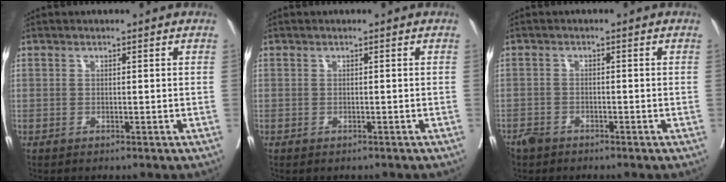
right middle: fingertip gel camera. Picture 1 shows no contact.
{"total": 0.8, "force": [-0.7, 0.4, 0.2], "torque": [-0.004, 0.000, -0.012]}
{"total": 2.2, "force": [-1.8, 1.2, 0.4], "torque": [-0.012, 0.002, -0.033]}